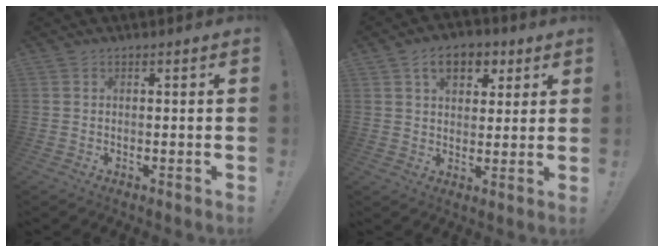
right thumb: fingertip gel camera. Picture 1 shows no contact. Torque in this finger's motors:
{"motor_torque": [0.81, 1.72, 0.54, 0.21, 0.00]}